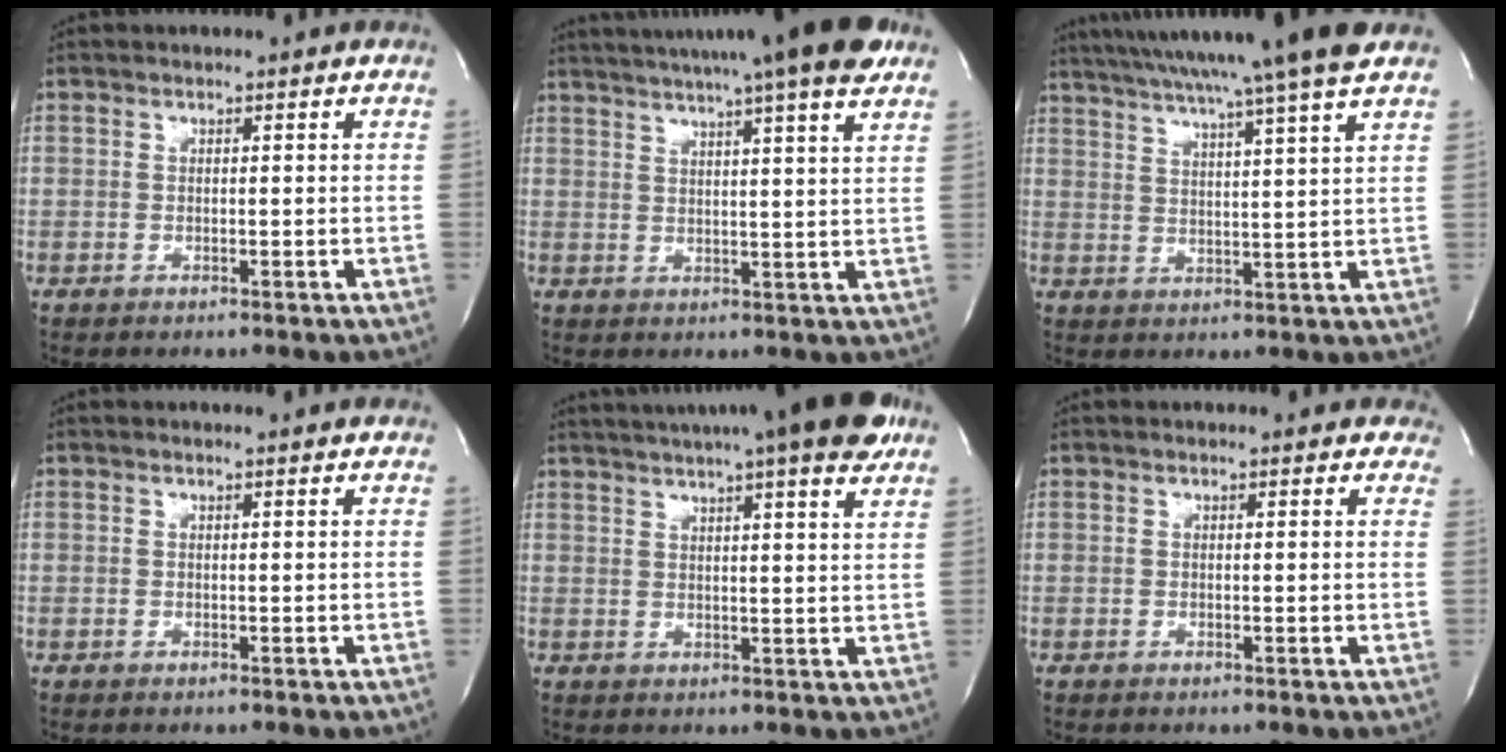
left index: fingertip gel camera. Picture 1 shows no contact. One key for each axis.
{"total": 17.1, "fx": 13.8, "fy": 0.1, "fz": 10.1, "tx": -0.168, "ty": 0.013, "tz": 0.180}
{"total": 18.2, "fx": 15.3, "fy": -1.9, "fz": 9.7, "tx": -0.172, "ty": -0.010, "tz": 0.212}
{"total": 2.2, "fx": 2.2, "fy": 0.4, "fz": 0.5, "tx": -0.014, "ty": 0.005, "tz": 0.015}
{"total": 17.5, "fx": 14.0, "fy": 1.3, "fz": 10.5, "tx": -0.166, "ty": 0.019, "tz": 0.178}
{"total": 6.1, "fx": 5.4, "fy": 2.3, "fz": 1.5, "tx": 0.002, "ty": 0.000, "tz": 0.039}